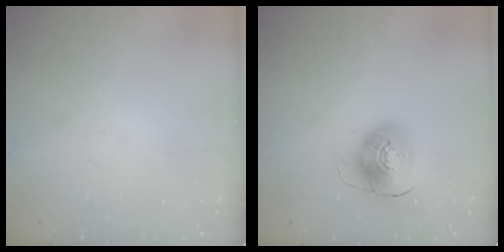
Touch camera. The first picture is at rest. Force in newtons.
{"total": 9.3, "press": 9.3, "slide": 1.1}